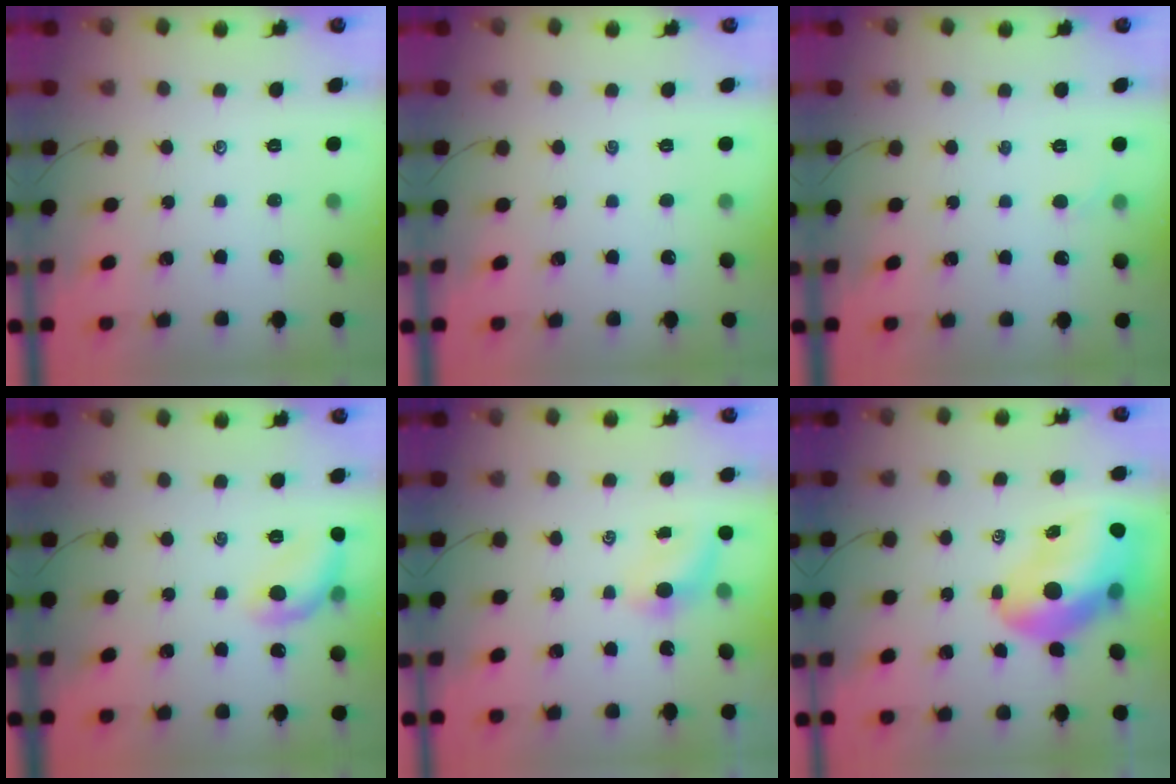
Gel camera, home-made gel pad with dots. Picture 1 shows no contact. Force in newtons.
{"total": 0.0}
{"total": 2.7, "press": 2.5, "slide": 0.9}
{"total": 10.2, "press": 10.2, "slide": 0.4}
{"total": 4.1, "press": 4.0, "slide": 0.6}
{"total": 14.5, "press": 13.9, "slide": 4.1}